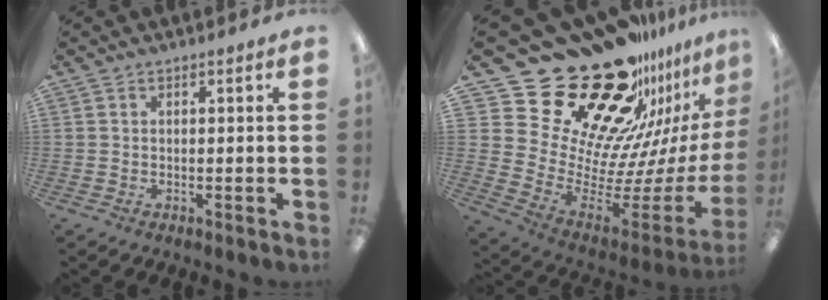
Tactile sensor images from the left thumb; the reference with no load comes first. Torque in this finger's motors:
{"motor_torque": [1.78, 1.87, 1.22, -1.55, 0.02]}